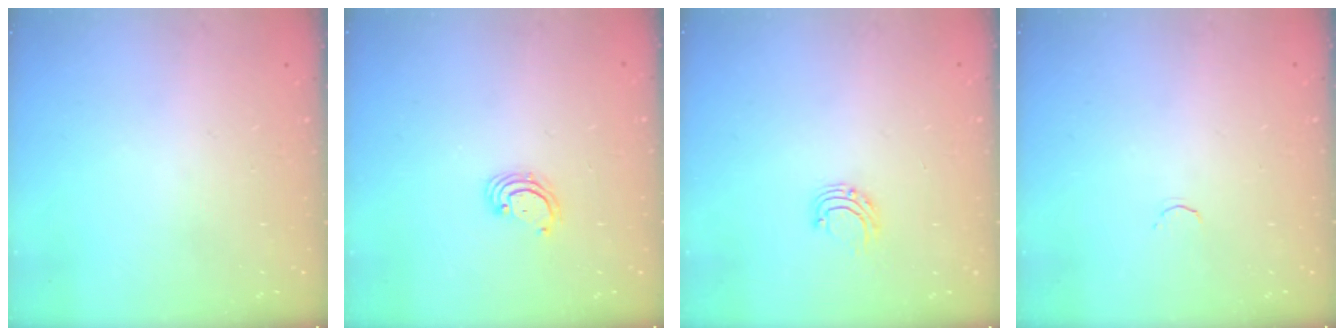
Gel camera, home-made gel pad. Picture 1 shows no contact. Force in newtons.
{"total": 3.2, "press": 3.2, "slide": 0.3}
{"total": 5.1, "press": 5.1, "slide": 0.4}
{"total": 1.7, "press": 1.6, "slide": 0.5}